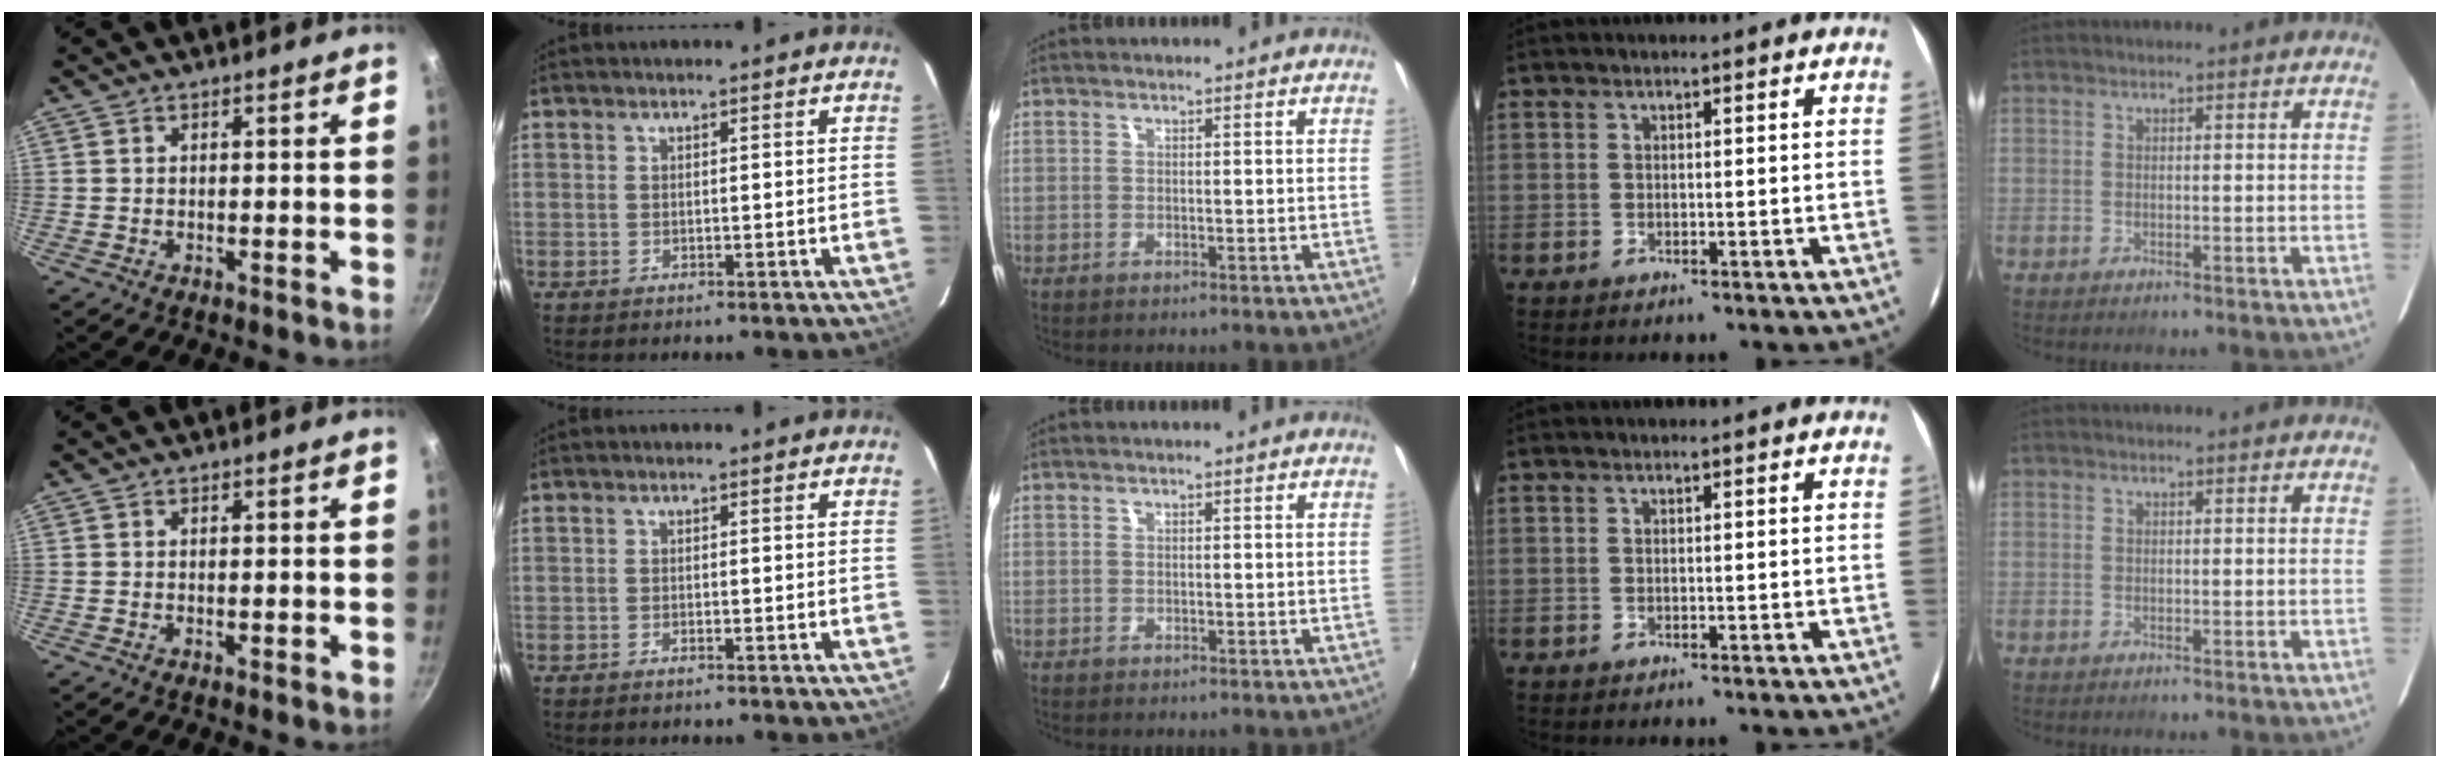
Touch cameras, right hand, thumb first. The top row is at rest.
{"thumb": {"total": 0.8, "force": [-0.2, 0.2, 0.7], "torque": [-0.011, -0.001, -0.004]}, "index": {"total": 1.0, "force": [-0.9, 0.2, 0.4], "torque": [-0.013, 0.000, -0.019]}}